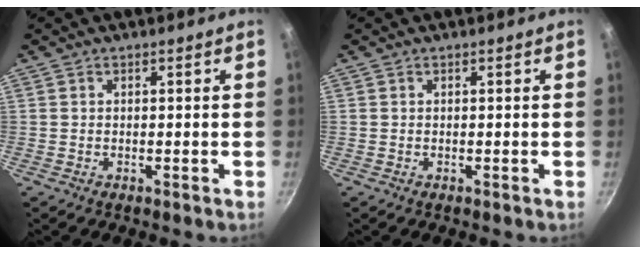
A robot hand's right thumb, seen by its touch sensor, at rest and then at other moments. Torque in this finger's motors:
{"motor_torque": [-0.03, 0.03, -0.01, -0.02, 0.00]}